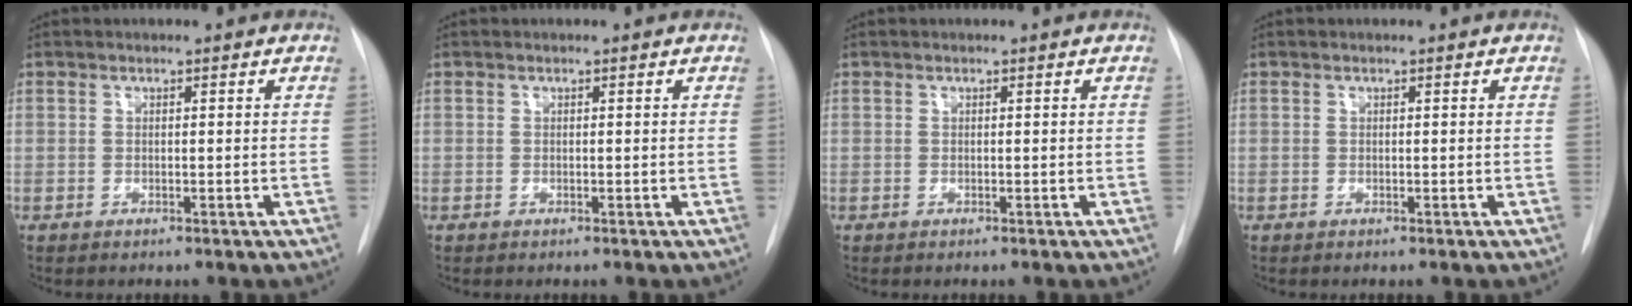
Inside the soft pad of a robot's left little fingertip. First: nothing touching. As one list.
[{"total": 0.0}, {"total": 0.0}, {"total": 0.0}]